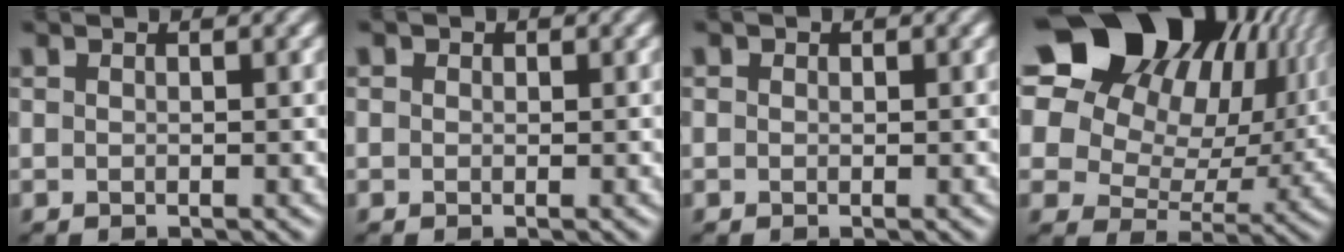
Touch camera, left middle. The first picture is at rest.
{"total": 0.9, "force": [0.4, 0.8, 0.1], "torque": [0.007, 0.000, -0.005]}
{"total": 0.6, "force": [0.2, 0.5, 0.0], "torque": [0.007, -0.005, -0.002]}
{"total": 20.2, "force": [10.2, 13.4, 11.2], "torque": [-0.226, 0.074, 0.160]}